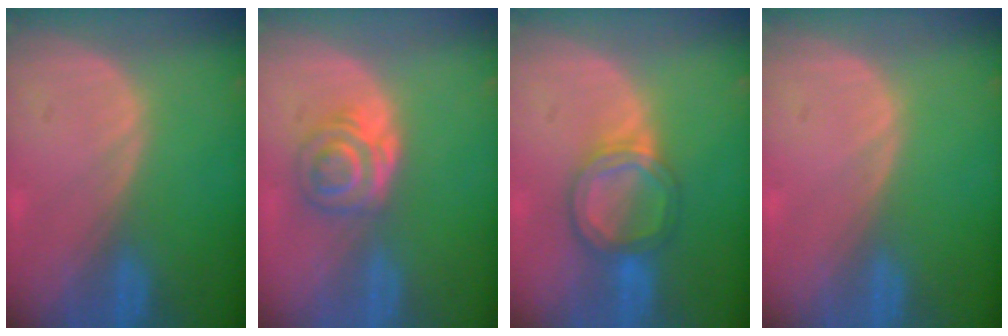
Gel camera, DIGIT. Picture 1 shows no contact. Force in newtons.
{"total": 5.5, "press": 4.9, "slide": 2.6}
{"total": 6.1, "press": 5.5, "slide": 2.7}
{"total": 0.0}